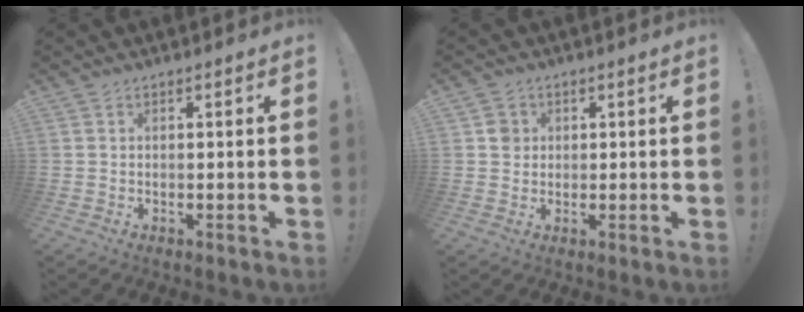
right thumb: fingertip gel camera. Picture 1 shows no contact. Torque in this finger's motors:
{"motor_torque": [0.00, -0.10, -0.06, 0.16, 0.03]}